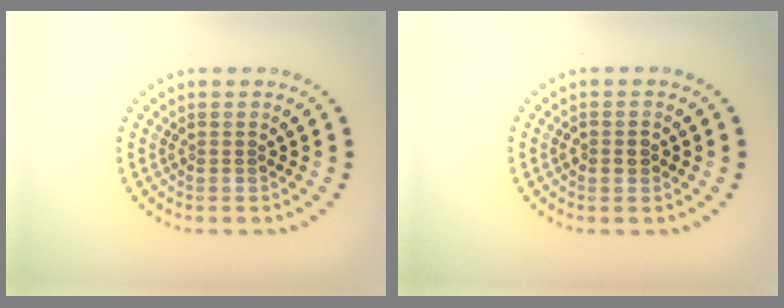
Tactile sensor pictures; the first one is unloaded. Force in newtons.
{"total": 1.6, "press": 1.6, "slide": 0.1}